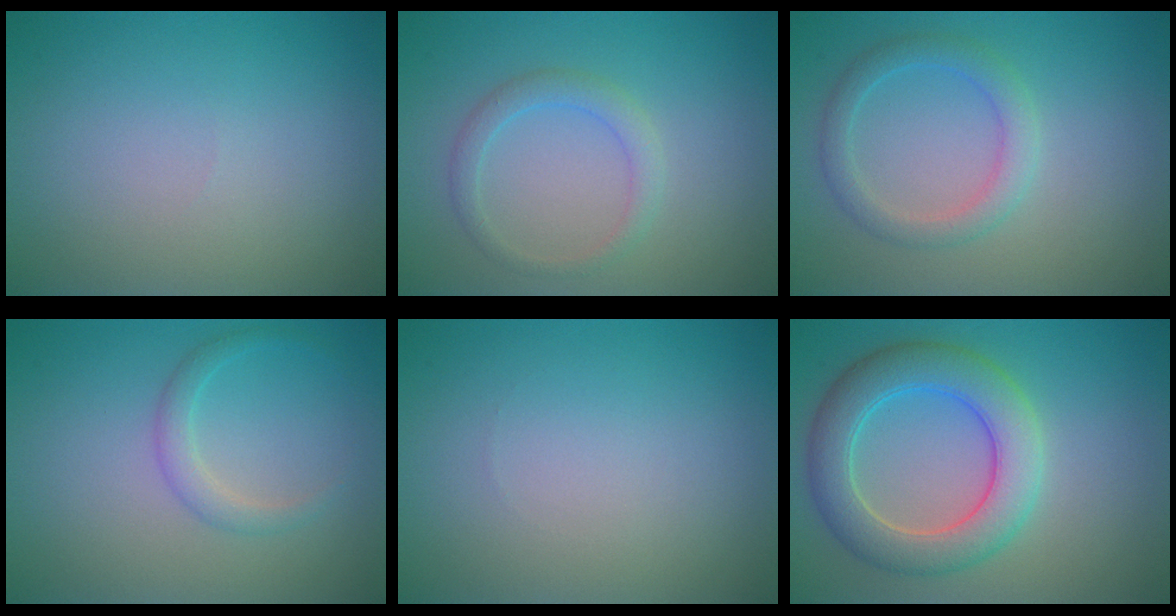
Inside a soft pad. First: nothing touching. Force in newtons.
{"total": 2.0, "press": 2.0, "slide": 0.1}
{"total": 2.7, "press": 2.7, "slide": 0.1}
{"total": 1.7, "press": 1.7, "slide": 0.1}
{"total": 0.0}
{"total": 6.2, "press": 6.2, "slide": 0.4}